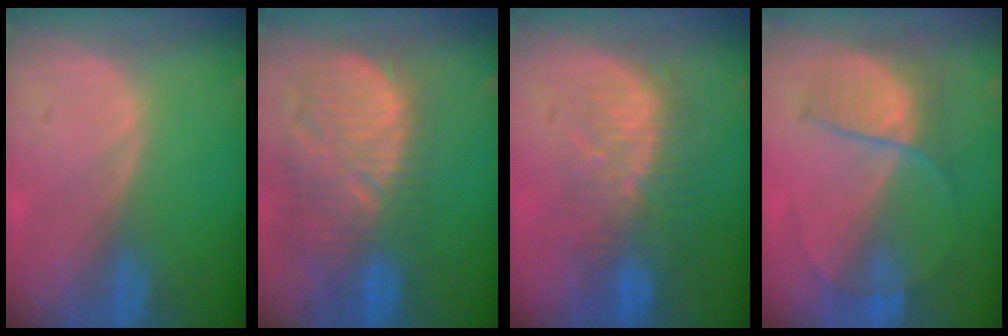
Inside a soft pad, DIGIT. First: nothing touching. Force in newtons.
{"total": 13.0, "press": 11.4, "slide": 6.2}
{"total": 9.6, "press": 8.4, "slide": 4.6}
{"total": 6.2, "press": 6.1, "slide": 0.9}